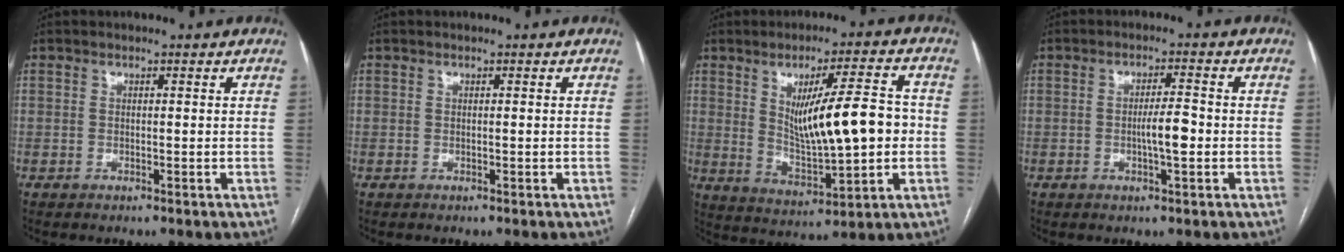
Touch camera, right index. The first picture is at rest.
{"total": 0.0}
{"total": 13.1, "force": [0.9, 2.6, 12.8], "torque": [-0.211, 0.008, 0.026]}
{"total": 4.0, "force": [-0.7, 0.4, 3.9], "torque": [-0.064, 0.000, -0.012]}